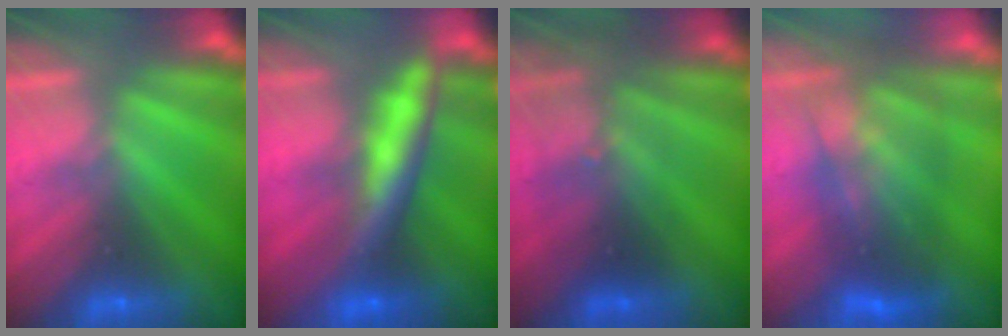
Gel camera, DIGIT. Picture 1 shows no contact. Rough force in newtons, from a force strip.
{"total": 8.6}
{"total": 3.0}
{"total": 5.5}